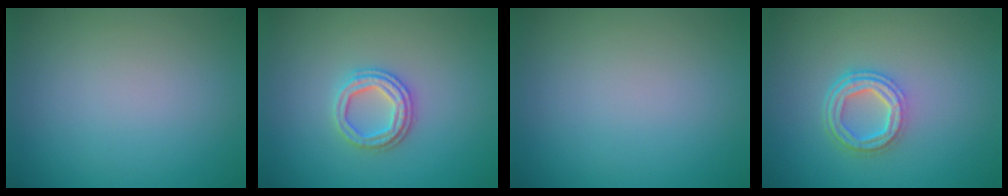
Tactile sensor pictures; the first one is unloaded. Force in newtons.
{"total": 2.9, "press": 2.7, "slide": 1.0}
{"total": 0.0}
{"total": 4.0, "press": 3.0, "slide": 2.7}